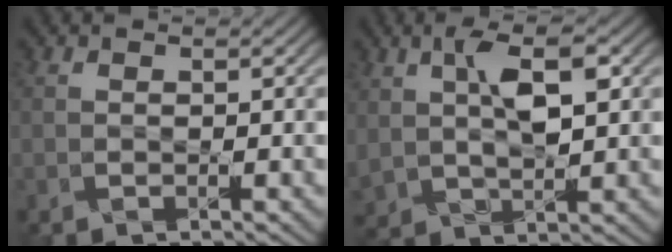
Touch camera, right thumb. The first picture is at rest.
{"total": 5.9, "force": [2.1, 3.0, 4.6], "torque": [-0.104, 0.002, 0.045]}